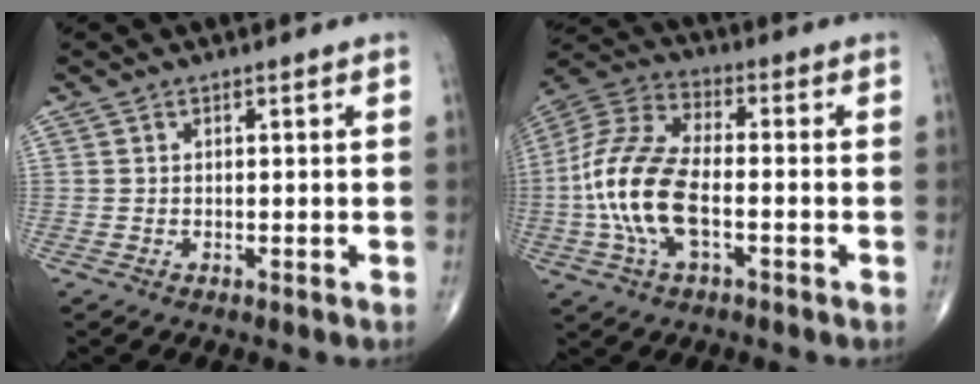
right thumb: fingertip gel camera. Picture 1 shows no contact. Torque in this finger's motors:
{"motor_torque": [2.65, 2.36, 1.67, 0.09, 0.48]}